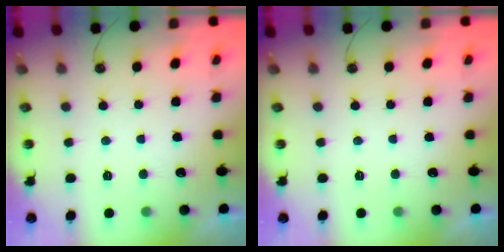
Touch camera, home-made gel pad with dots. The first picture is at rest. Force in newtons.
{"total": 0.0}